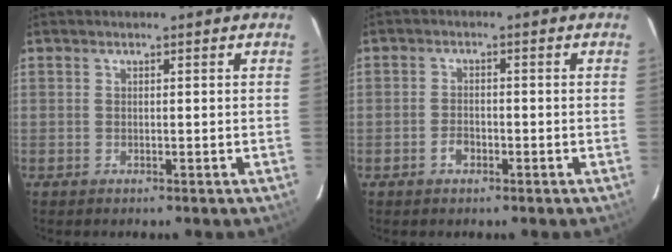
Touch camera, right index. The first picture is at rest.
{"total": 2.5, "force": [-1.3, 1.6, 1.3], "torque": [-0.027, 0.004, -0.024]}